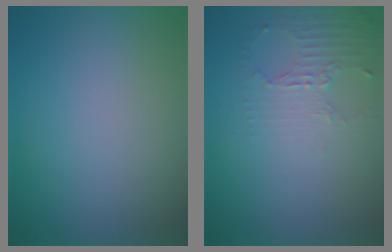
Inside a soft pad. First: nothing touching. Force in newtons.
{"total": 2.2, "press": 1.7, "slide": 1.5}